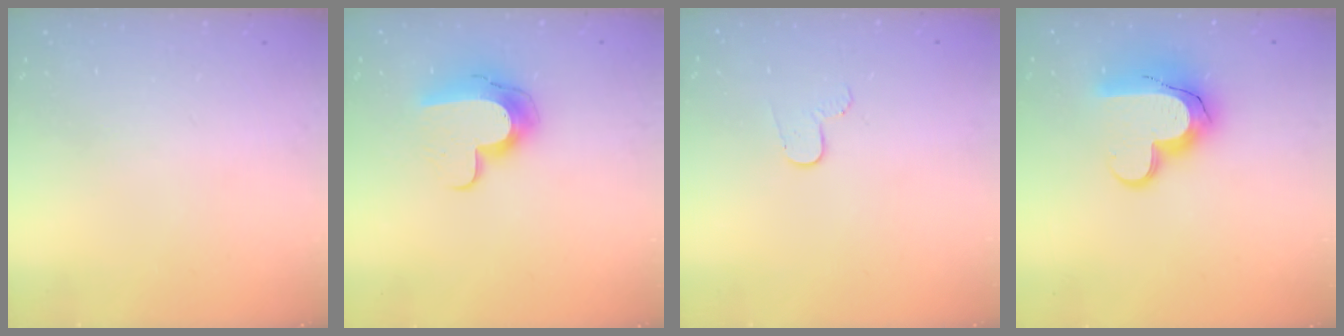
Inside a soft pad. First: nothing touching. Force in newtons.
{"total": 12.1, "press": 12.0, "slide": 0.9}
{"total": 4.9, "press": 4.8, "slide": 0.4}
{"total": 15.2, "press": 15.1, "slide": 1.1}